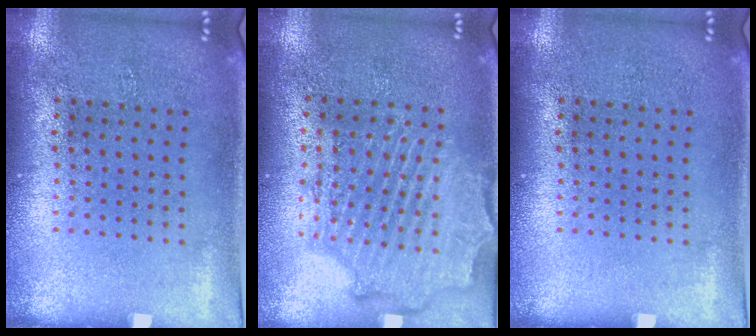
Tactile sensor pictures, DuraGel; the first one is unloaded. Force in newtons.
{"total": 2.1, "press": 2.0, "slide": 0.4}
{"total": 0.0}